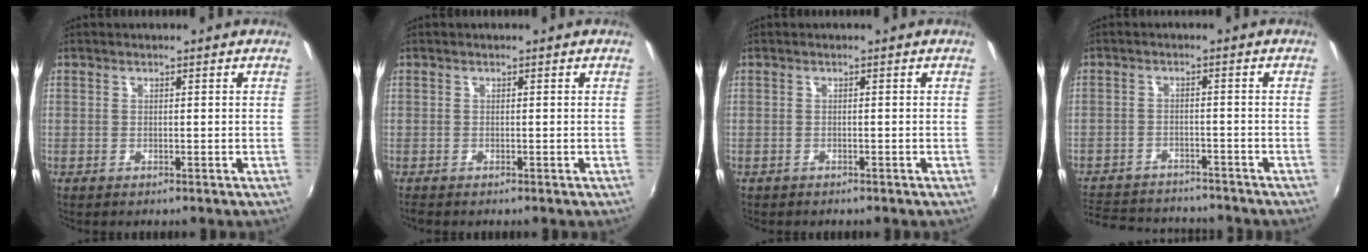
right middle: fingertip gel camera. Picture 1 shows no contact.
{"total": 0.5, "force": [-0.5, 0.2, 0.2], "torque": [-0.005, -0.004, -0.009]}
{"total": 0.9, "force": [-0.7, 0.5, 0.1], "torque": [-0.008, -0.001, -0.011]}
{"total": 14.8, "force": [-13.0, 5.0, 5.0], "torque": [-0.127, 0.002, -0.190]}